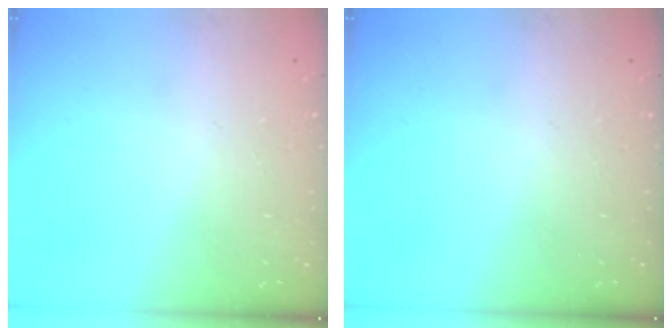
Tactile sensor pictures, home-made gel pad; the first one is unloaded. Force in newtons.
{"total": 0.0}